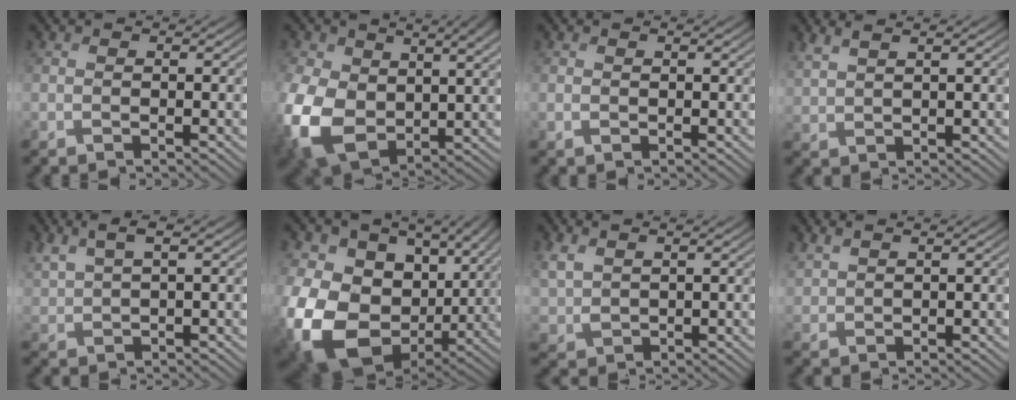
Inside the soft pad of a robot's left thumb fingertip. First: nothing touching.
{"total": 15.7, "force": [0.4, 10.8, 11.4], "torque": [-0.302, -0.046, 0.020]}
{"total": 0.8, "force": [0.2, 0.5, 0.5], "torque": [-0.014, -0.001, 0.007]}
{"total": 3.0, "force": [2.4, 0.6, 1.8], "torque": [-0.041, 0.007, 0.054]}
{"total": 4.9, "force": [3.0, 1.5, 3.6], "torque": [-0.092, 0.011, 0.066]}
{"total": 18.8, "force": [-0.3, 14.3, 12.1], "torque": [-0.279, -0.055, 0.027]}
{"total": 3.7, "force": [2.3, 2.0, 2.2], "torque": [-0.066, -0.002, 0.053]}
{"total": 2.7, "force": [2.3, 0.7, 1.2], "torque": [-0.032, 0.006, 0.055]}